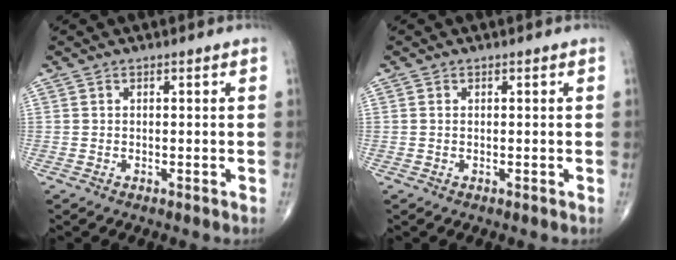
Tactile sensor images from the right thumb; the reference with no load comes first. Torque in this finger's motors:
{"motor_torque": [-0.22, -0.03, 0.02, 0.15, 0.03]}